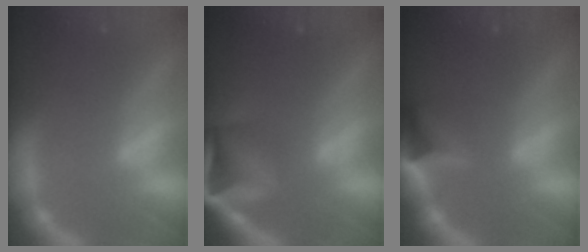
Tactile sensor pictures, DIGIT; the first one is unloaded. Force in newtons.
{"total": 7.4}
{"total": 4.9}